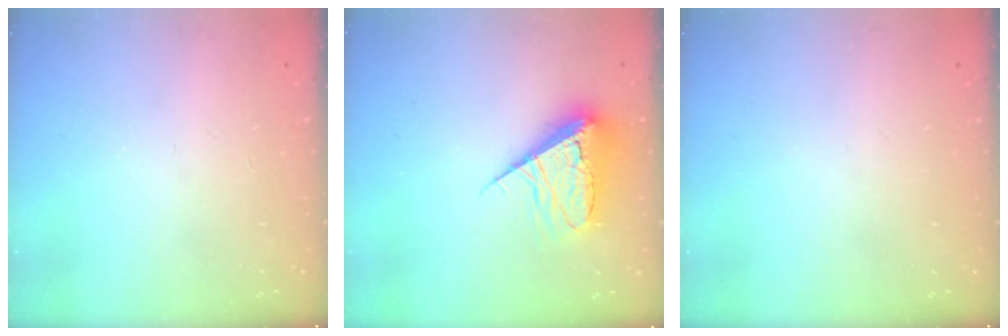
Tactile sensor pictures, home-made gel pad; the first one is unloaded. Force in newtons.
{"total": 11.4, "press": 11.3, "slide": 1.4}
{"total": 0.0}